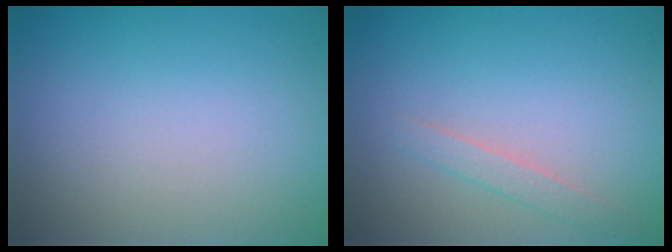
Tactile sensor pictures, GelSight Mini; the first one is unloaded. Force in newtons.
{"total": 1.3, "press": 1.3, "slide": 0.1}